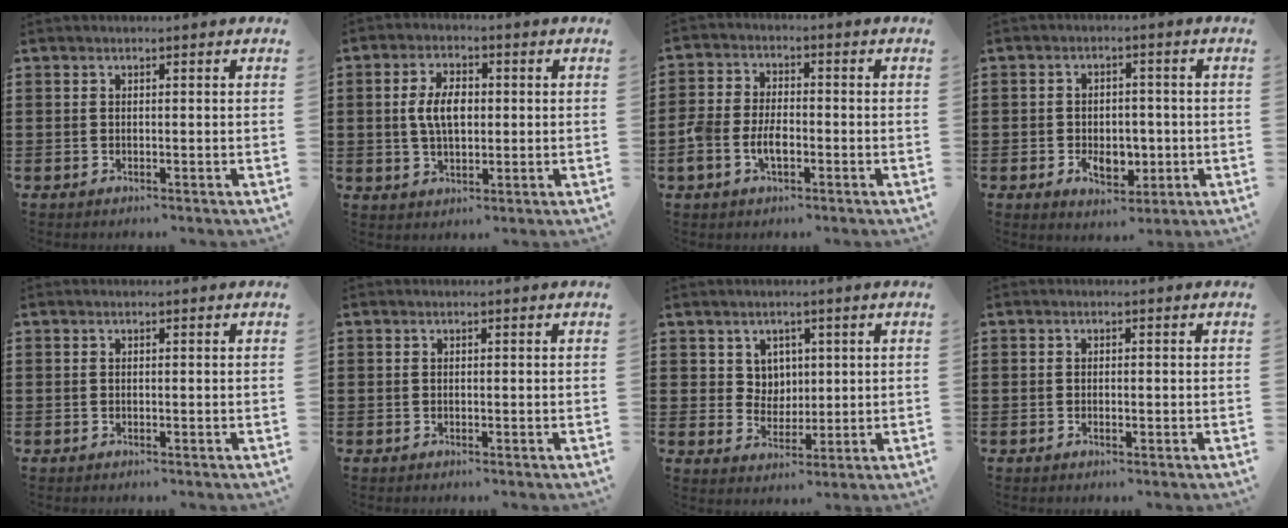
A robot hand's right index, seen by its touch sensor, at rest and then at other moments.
{"total": 5.8, "force": [0.3, 3.1, 5.0], "torque": [-0.101, 0.004, -0.001]}
{"total": 4.9, "force": [-1.7, 3.0, 3.5], "torque": [-0.092, -0.001, -0.038]}
{"total": 5.3, "force": [-1.4, 3.6, 3.7], "torque": [-0.059, 0.006, -0.024]}
{"total": 0.0}
{"total": 0.0}
{"total": 4.1, "force": [1.9, 3.6, 0.6], "torque": [-0.032, 0.008, 0.035]}
{"total": 0.7, "force": [-0.1, 0.2, 0.7], "torque": [-0.013, -0.003, -0.001]}